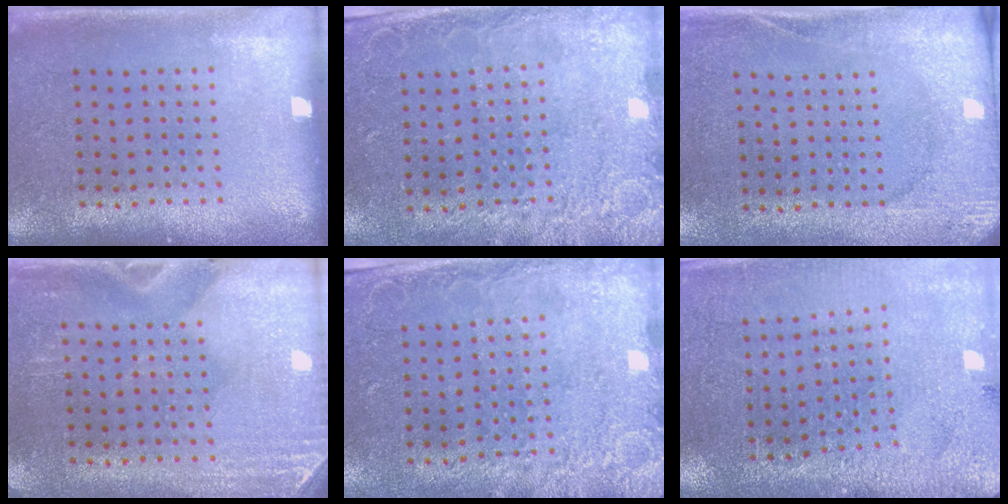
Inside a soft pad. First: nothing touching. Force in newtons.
{"total": 2.7, "press": 2.0, "slide": 1.8}
{"total": 2.6, "press": 2.2, "slide": 1.4}
{"total": 2.9, "press": 2.5, "slide": 1.4}
{"total": 2.5, "press": 1.9, "slide": 1.6}
{"total": 2.8, "press": 2.8, "slide": 0.2}